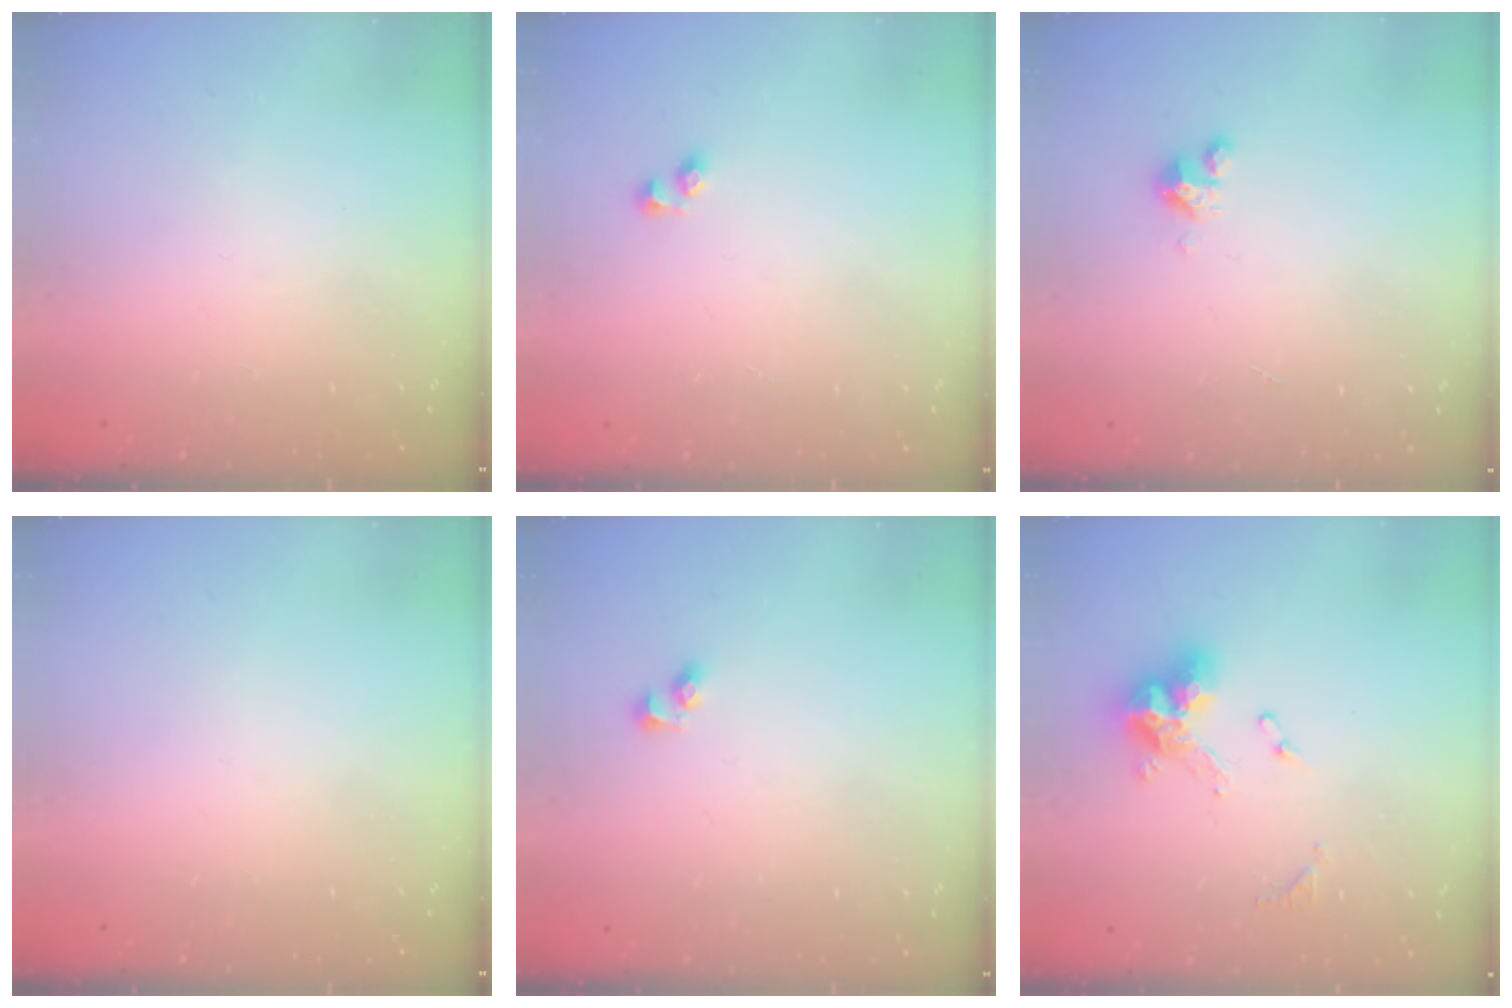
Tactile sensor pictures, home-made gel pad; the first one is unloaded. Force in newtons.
{"total": 2.6, "press": 2.3, "slide": 1.2}
{"total": 2.5, "press": 2.5, "slide": 0.2}
{"total": 0.0}
{"total": 2.7, "press": 2.5, "slide": 1.2}
{"total": 11.0, "press": 10.9, "slide": 0.8}